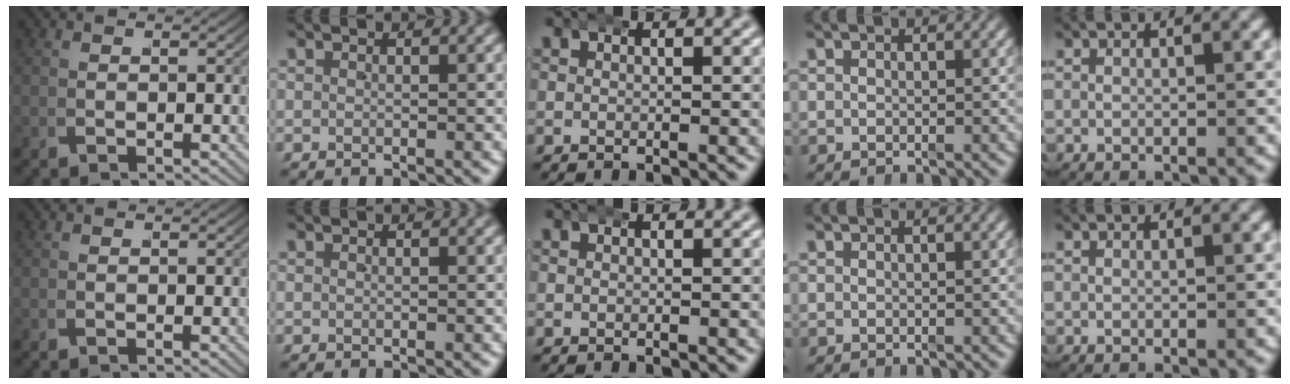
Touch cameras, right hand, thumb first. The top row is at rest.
{}